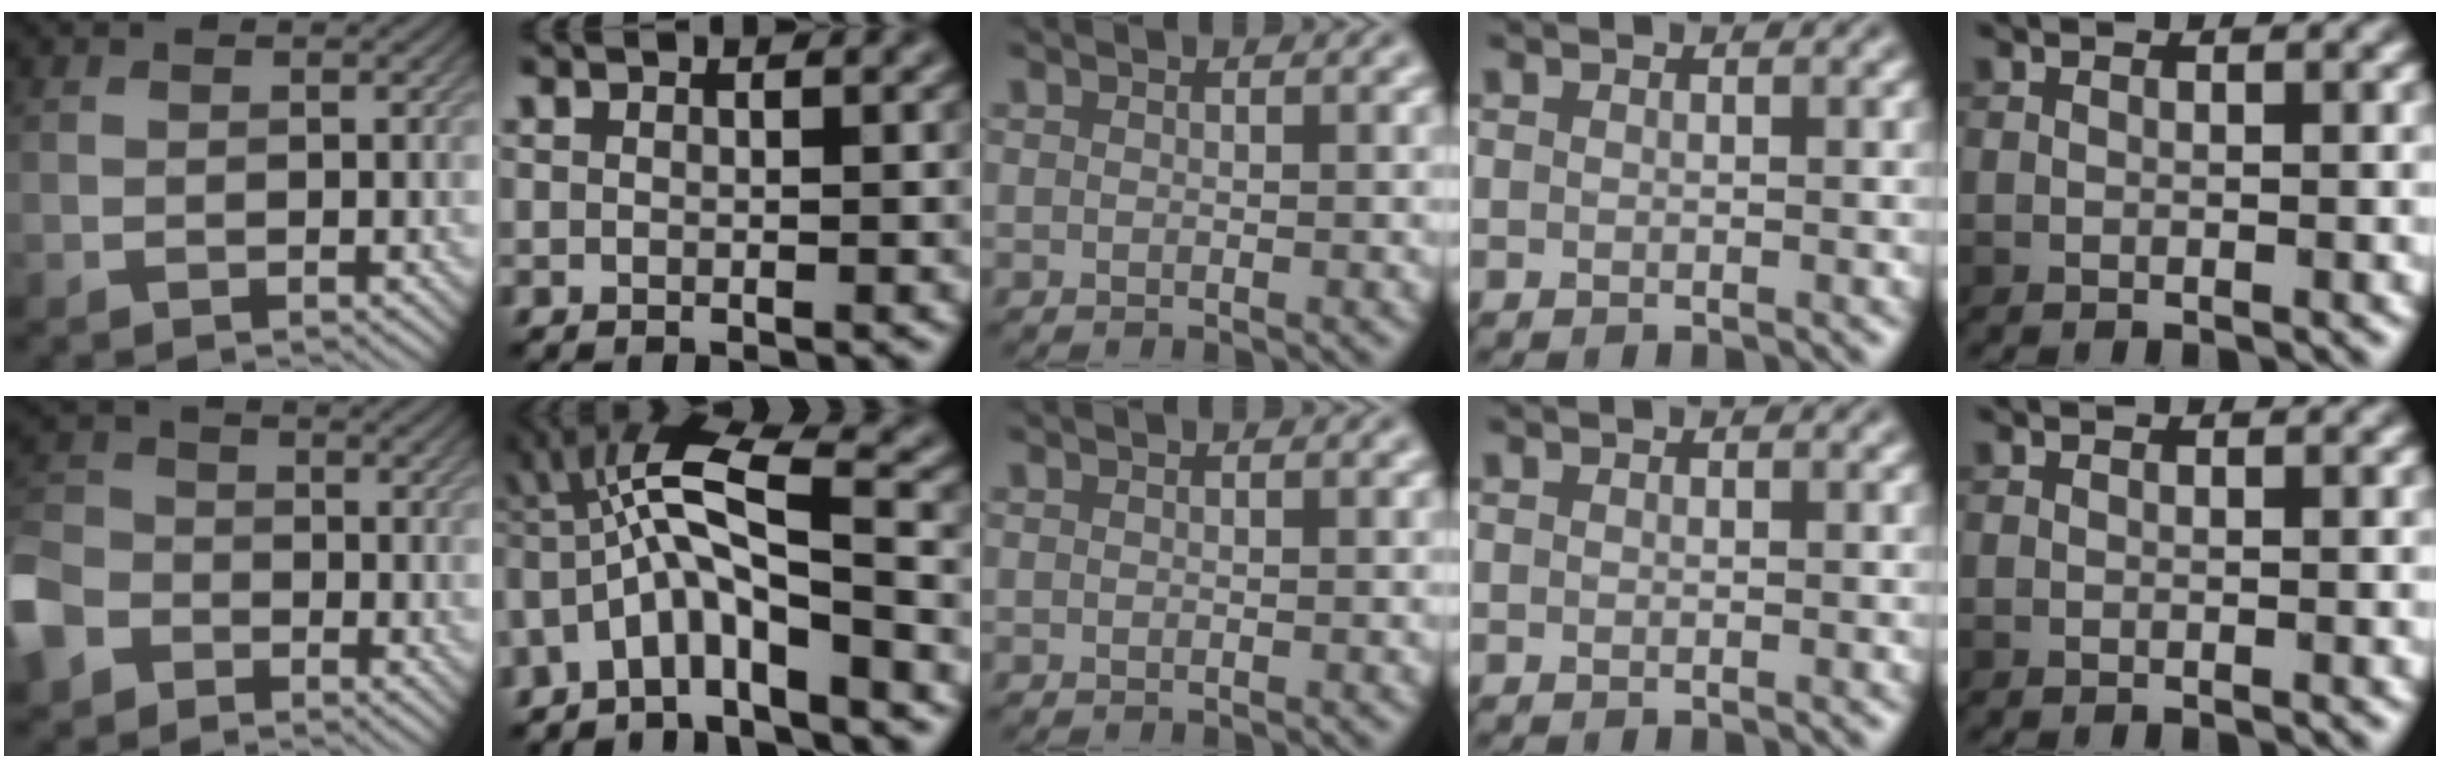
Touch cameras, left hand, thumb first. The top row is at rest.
{"thumb": {"total": 9.1, "force": [-5.0, 6.4, 4.0], "torque": [-0.128, -0.019, -0.121]}, "index": {"total": 7.0, "force": [-2.4, 2.1, 6.2], "torque": [-0.125, 0.019, -0.057]}}